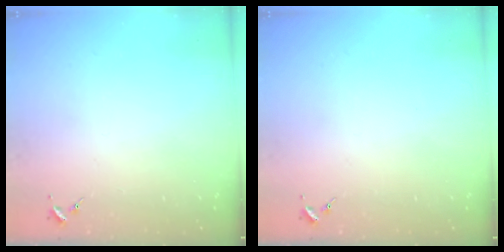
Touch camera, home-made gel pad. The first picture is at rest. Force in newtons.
{"total": 0.0}